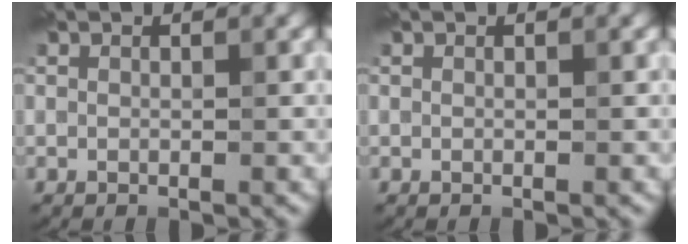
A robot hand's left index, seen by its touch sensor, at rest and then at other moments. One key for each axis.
{"total": 0.0}